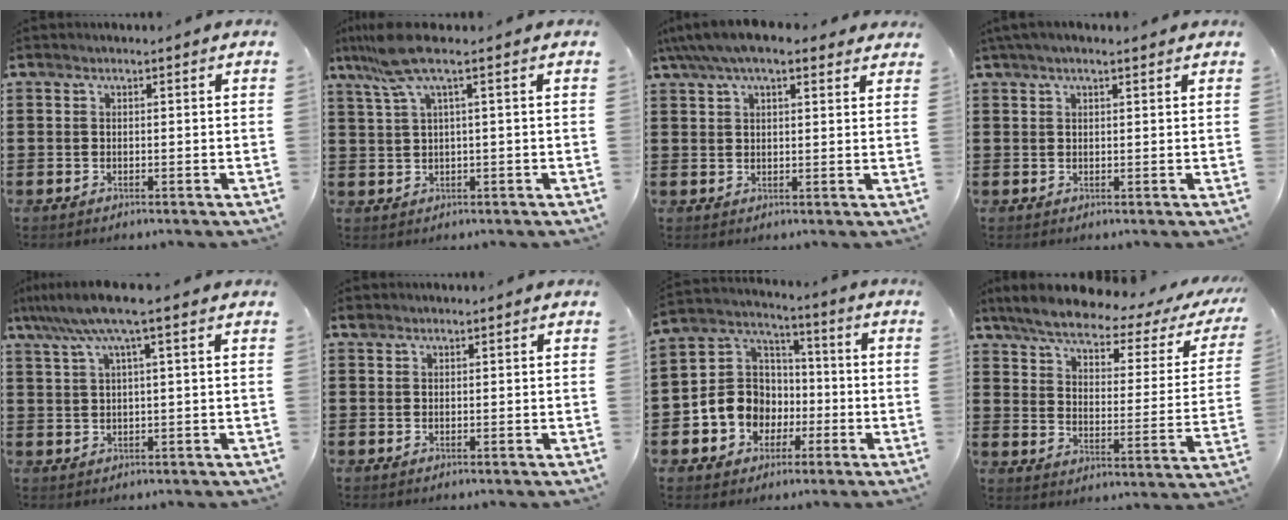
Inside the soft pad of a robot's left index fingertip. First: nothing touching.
{"total": 6.0, "force": [2.3, 0.5, 5.5], "torque": [-0.133, -0.008, 0.035]}
{"total": 6.0, "force": [4.6, 1.8, 3.3], "torque": [-0.077, 0.001, 0.085]}
{"total": 1.9, "force": [1.3, 0.4, 1.3], "torque": [-0.027, 0.004, 0.023]}
{"total": 6.0, "force": [3.0, -0.3, 5.2], "torque": [-0.114, -0.005, 0.048]}
{"total": 0.8, "force": [0.6, 0.5, 0.2], "torque": [-0.007, 0.004, 0.011]}
{"total": 8.8, "force": [-2.2, 8.1, 2.5], "torque": [-0.093, 0.008, -0.040]}
{"total": 5.8, "force": [4.6, 1.1, 3.4], "torque": [-0.089, -0.025, 0.075]}